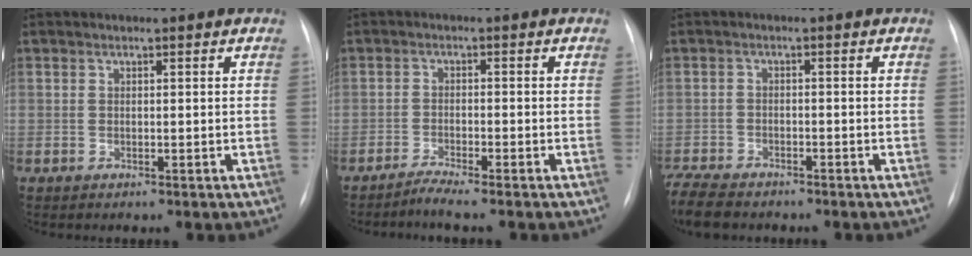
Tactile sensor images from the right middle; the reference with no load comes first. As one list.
[{"total": 2.7, "force": [-2.5, -0.5, 1.1], "torque": [-0.028, -0.007, -0.048]}, {"total": 7.8, "force": [-6.6, 2.6, 3.1], "torque": [-0.058, -0.016, -0.112]}]